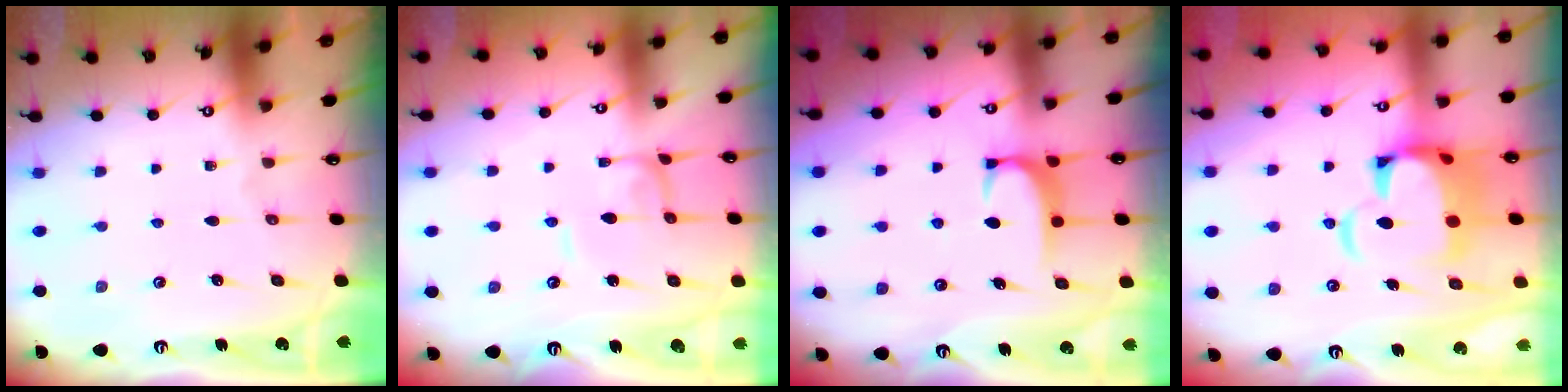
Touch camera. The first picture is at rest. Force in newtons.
{"total": 2.1, "press": 2.1, "slide": 0.1}
{"total": 1.6, "press": 1.6, "slide": 0.5}
{"total": 8.7, "press": 8.5, "slide": 1.8}